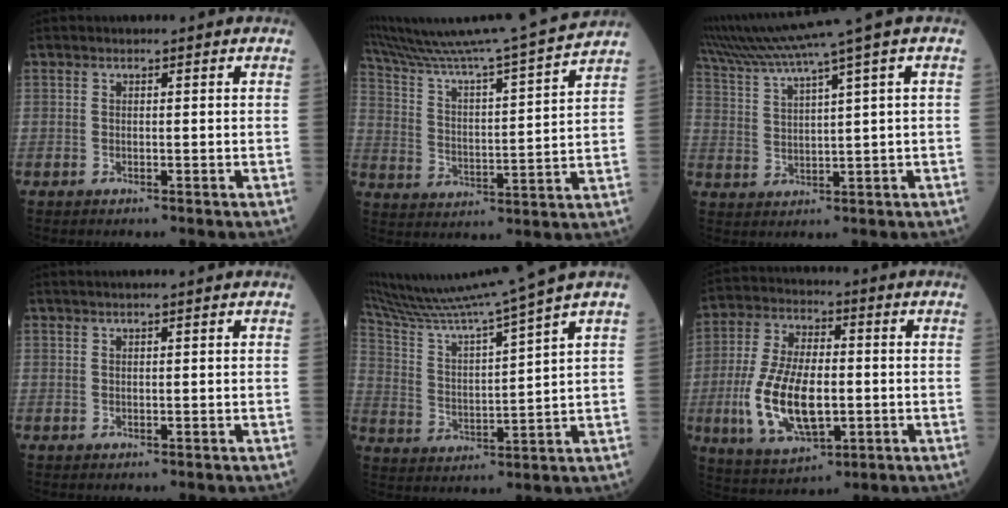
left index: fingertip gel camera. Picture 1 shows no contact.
{"total": 20.4, "force": [18.6, -2.6, 7.9], "torque": [-0.144, -0.038, 0.282]}
{"total": 10.2, "force": [7.8, -2.9, 5.8], "torque": [-0.105, 0.009, 0.141]}
{"total": 2.4, "force": [2.0, -0.7, 1.2], "torque": [-0.010, 0.020, 0.040]}
{"total": 16.0, "force": [14.0, -3.4, 7.0], "torque": [-0.129, -0.030, 0.240]}
{"total": 13.6, "force": [-2.4, 6.1, 11.9], "torque": [-0.250, -0.003, -0.037]}